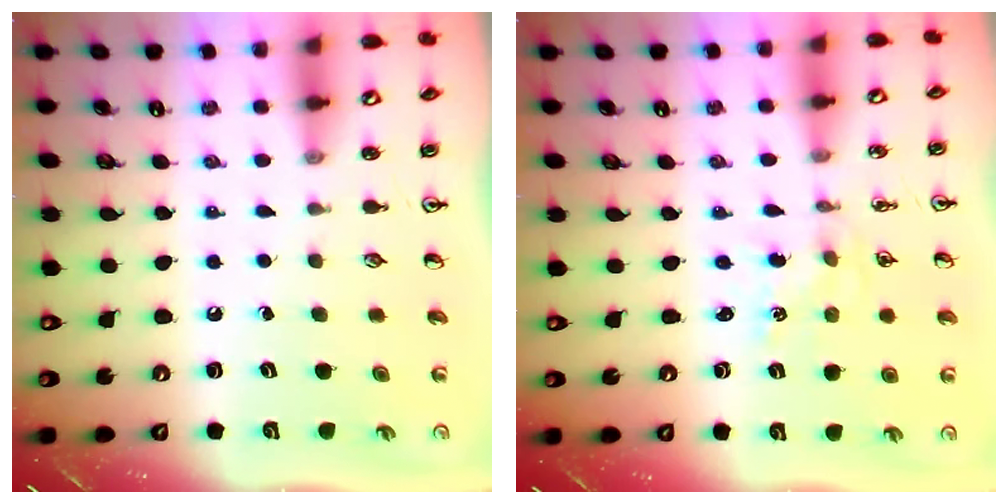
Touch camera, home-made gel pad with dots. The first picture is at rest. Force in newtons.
{"total": 0.7, "press": 0.6, "slide": 0.2}